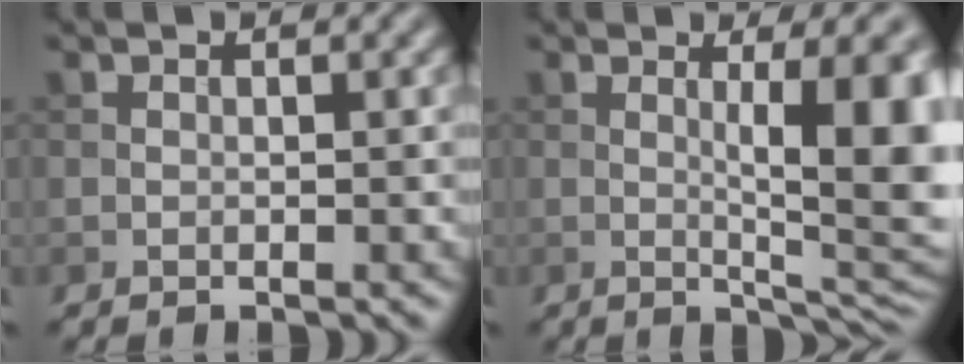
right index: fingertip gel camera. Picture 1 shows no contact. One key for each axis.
{"total": 9.5, "fx": 0.9, "fy": 2.1, "fz": 9.3, "tx": -0.126, "ty": -0.007, "tz": 0.018}